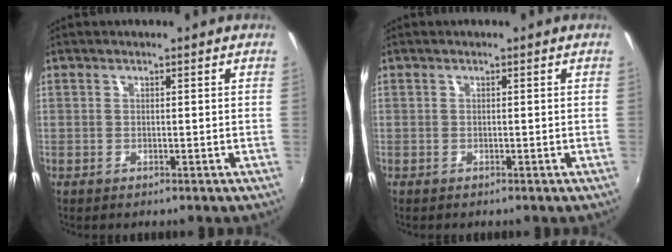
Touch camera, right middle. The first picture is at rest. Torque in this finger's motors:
{"motor_torque": [-0.21, 0.00, 0.00, -0.01]}